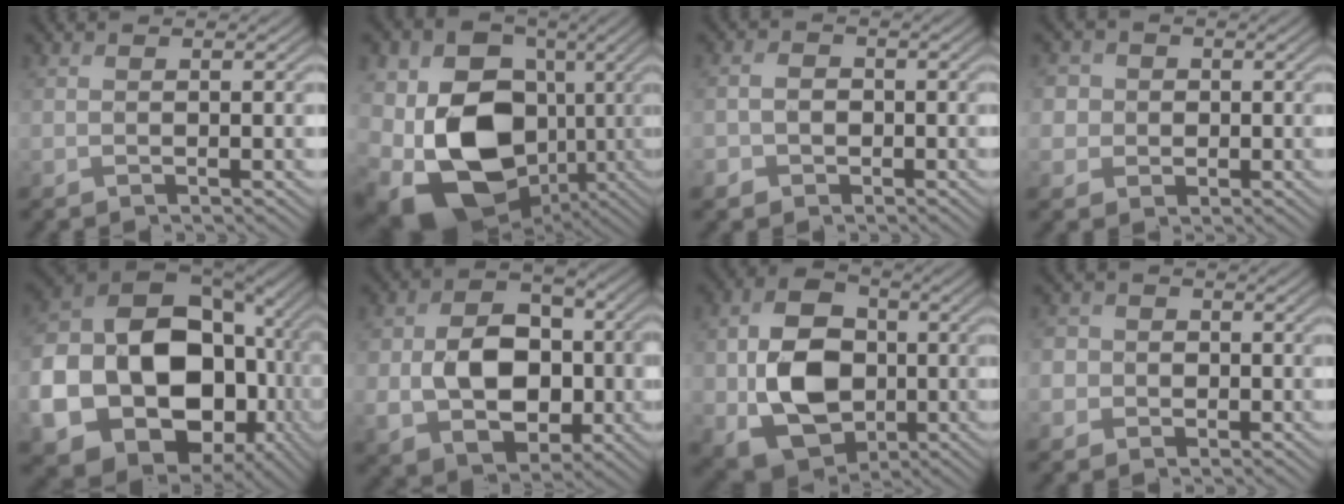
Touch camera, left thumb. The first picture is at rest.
{"total": 16.6, "force": [-2.8, 12.1, 11.1], "torque": [-0.235, -0.013, -0.049]}
{"total": 3.1, "force": [-1.2, 2.7, 0.9], "torque": [-0.017, -0.002, -0.030]}
{"total": 5.0, "force": [0.9, 4.7, 1.5], "torque": [-0.051, 0.006, 0.008]}
{"total": 21.4, "force": [-3.8, 16.5, 13.0], "torque": [-0.308, -0.028, -0.050]}
{"total": 11.2, "force": [-1.3, 8.2, 7.5], "torque": [-0.152, -0.009, -0.025]}
{"total": 12.4, "force": [-1.6, 9.2, 8.1], "torque": [-0.179, -0.009, -0.033]}
{"total": 4.0, "force": [-0.5, 3.9, 0.9], "torque": [-0.024, 0.006, -0.029]}